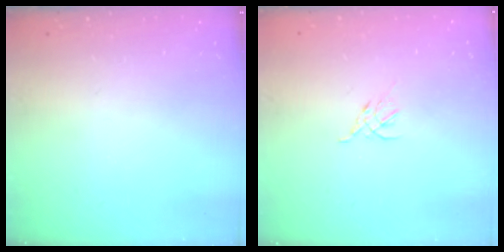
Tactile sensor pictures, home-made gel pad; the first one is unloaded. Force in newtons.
{"total": 2.7, "press": 2.6, "slide": 0.7}